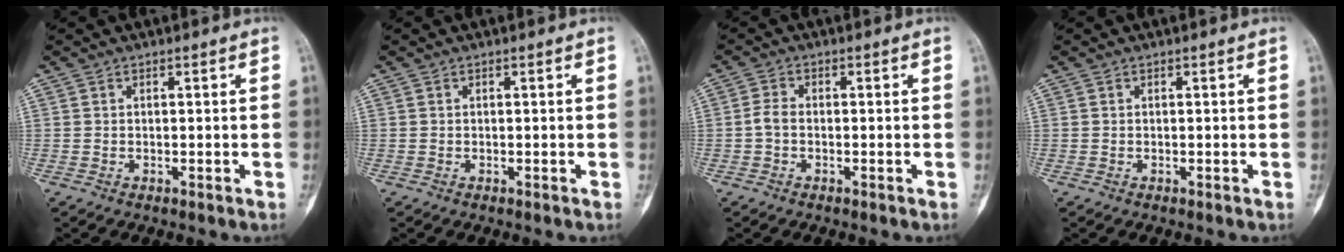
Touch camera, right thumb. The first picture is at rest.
{"total": 0.0}
{"total": 2.3, "force": [-0.6, 1.4, 1.7], "torque": [-0.034, 0.006, -0.018]}
{"total": 0.0}